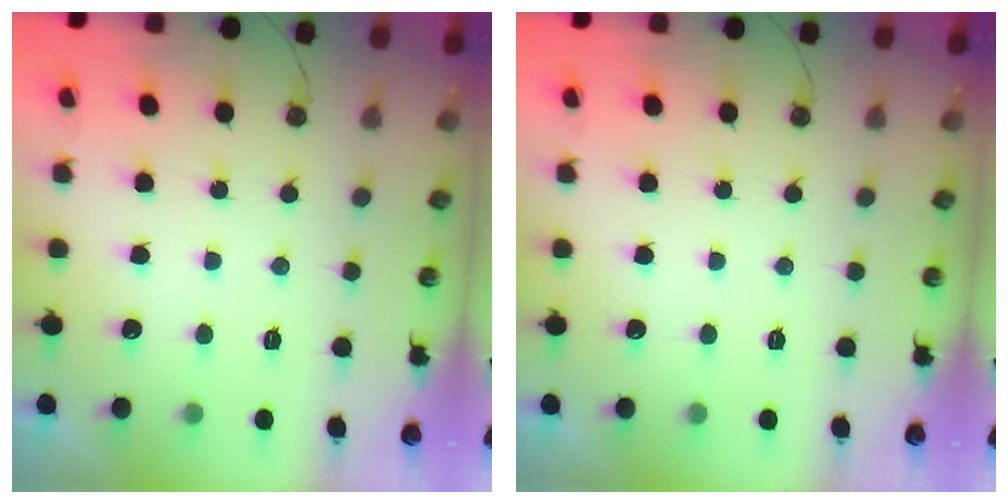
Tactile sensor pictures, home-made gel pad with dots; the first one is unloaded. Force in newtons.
{"total": 0.0}